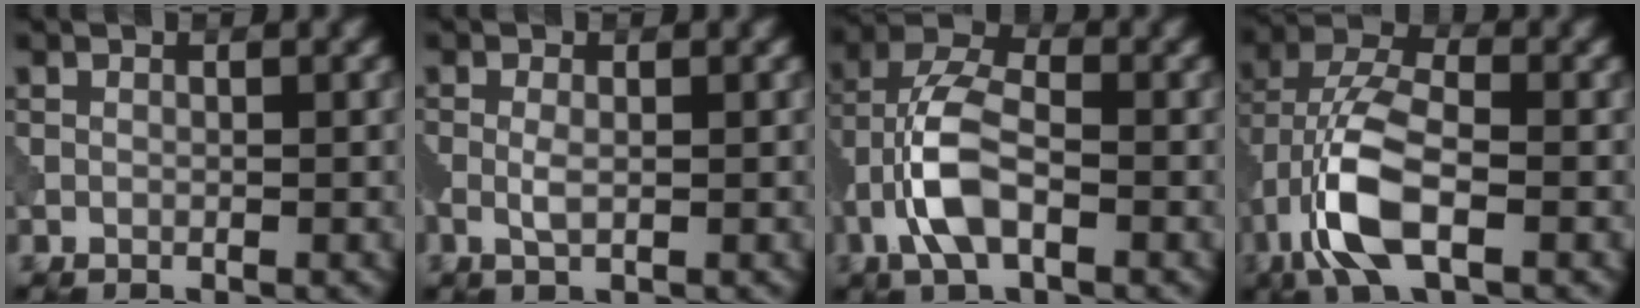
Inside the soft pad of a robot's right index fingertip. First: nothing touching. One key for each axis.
{"total": 1.2, "fx": 0.0, "fy": 0.4, "fz": 1.2, "tx": -0.027, "ty": 0.000, "tz": -0.001}
{"total": 5.9, "fx": -2.0, "fy": 2.7, "fz": 4.8, "tx": -0.101, "ty": 0.012, "tz": -0.044}
{"total": 7.7, "fx": -2.9, "fy": 3.4, "fz": 6.3, "tx": -0.138, "ty": 0.008, "tz": -0.063}